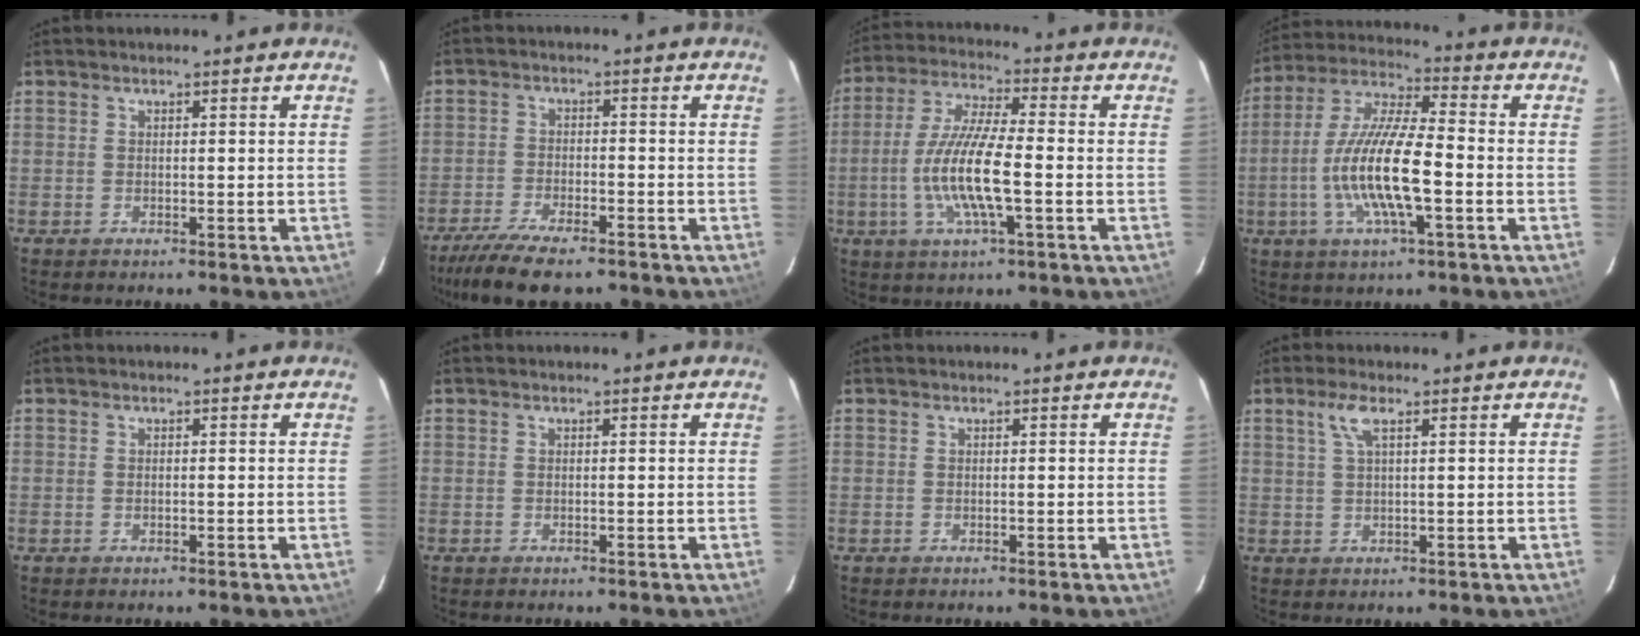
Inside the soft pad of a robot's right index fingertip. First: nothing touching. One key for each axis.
{"total": 11.1, "fx": -9.0, "fy": 2.9, "fz": 5.8, "tx": -0.140, "ty": -0.029, "tz": -0.157}
{"total": 12.4, "fx": -2.9, "fy": 2.0, "fz": 11.8, "tx": -0.245, "ty": -0.003, "tz": -0.057}
{"total": 14.5, "fx": -3.7, "fy": 2.8, "fz": 13.7, "tx": -0.278, "ty": -0.004, "tz": -0.074}
{"total": 0.0}
{"total": 0.0}
{"total": 0.0}
{"total": 3.2, "fx": 1.6, "fy": 0.6, "fz": 2.7, "tx": -0.057, "ty": 0.007, "tz": 0.032}